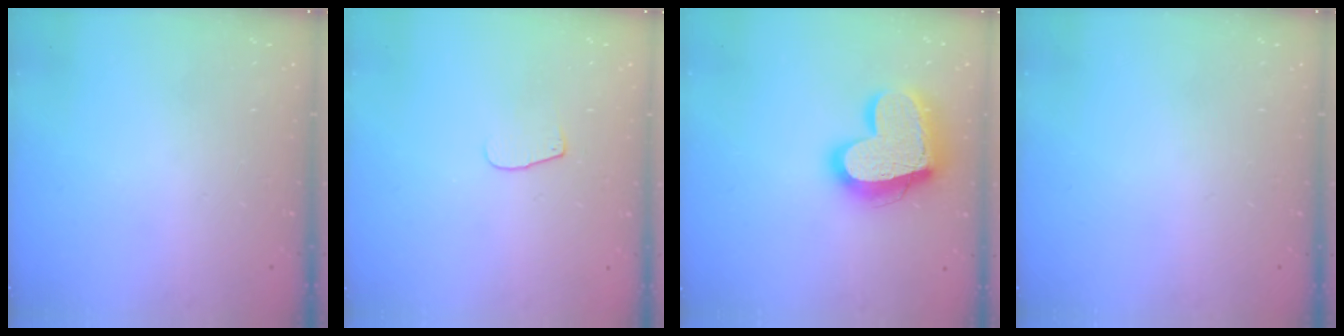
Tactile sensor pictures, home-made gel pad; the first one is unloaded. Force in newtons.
{"total": 4.8, "press": 4.8, "slide": 0.4}
{"total": 19.6, "press": 19.6, "slide": 1.5}
{"total": 0.0}